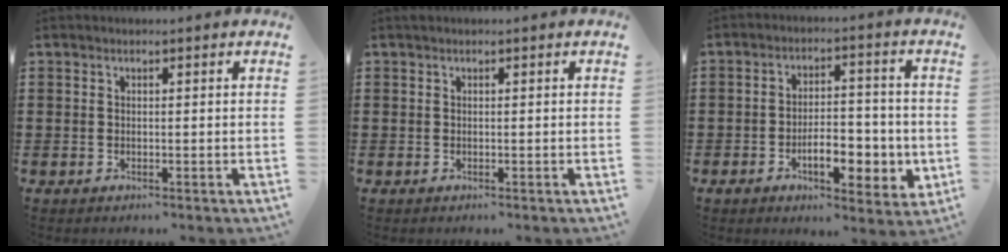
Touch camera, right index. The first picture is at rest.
{"total": 0.0}
{"total": 8.0, "force": [-2.6, 4.0, 6.5], "torque": [-0.092, 0.007, -0.045]}